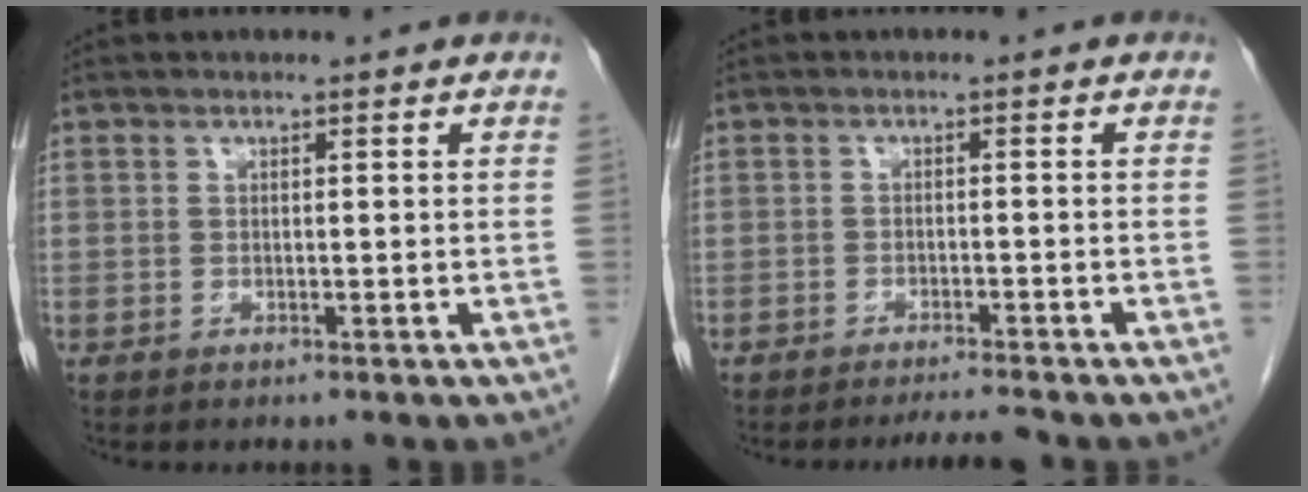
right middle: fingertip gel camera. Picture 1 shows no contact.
{"total": 3.1, "force": [-2.9, -0.3, 0.9], "torque": [-0.015, -0.012, -0.047]}